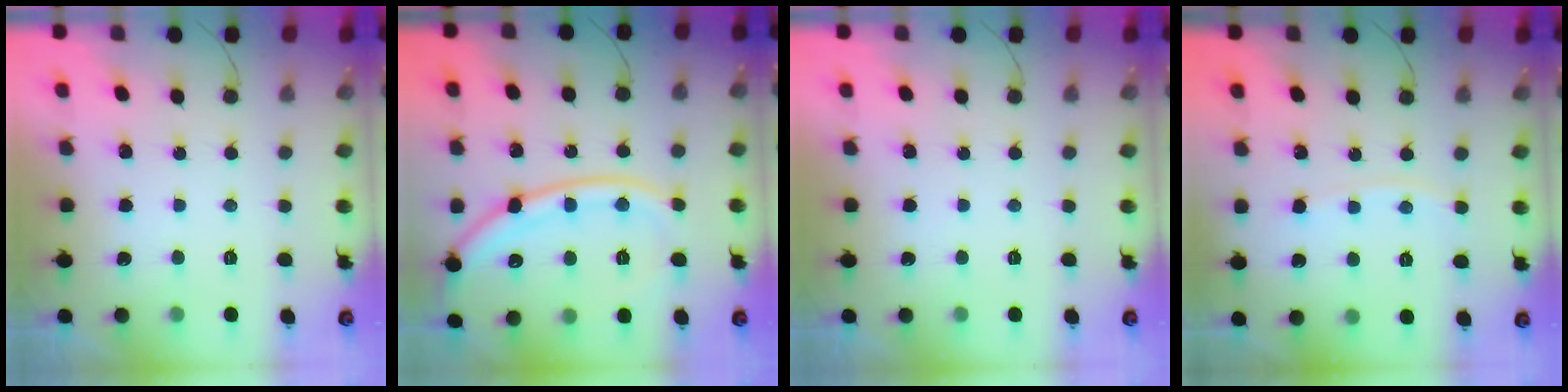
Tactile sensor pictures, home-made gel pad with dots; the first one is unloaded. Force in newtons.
{"total": 16.5, "press": 16.4, "slide": 1.1}
{"total": 0.0}
{"total": 3.8, "press": 3.8, "slide": 0.6}